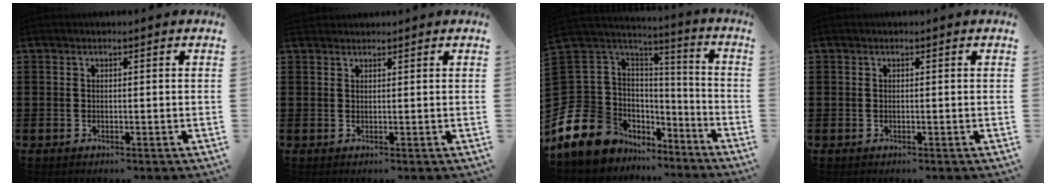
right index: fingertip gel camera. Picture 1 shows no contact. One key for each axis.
{"total": 1.0, "fx": 1.0, "fy": 0.3, "fz": -0.2, "tx": 0.002, "ty": 0.002, "tz": 0.019}
{"total": 13.0, "fx": -8.4, "fy": 9.4, "fz": 3.1, "tx": -0.126, "ty": -0.002, "tz": -0.158}
{"total": 0.0}